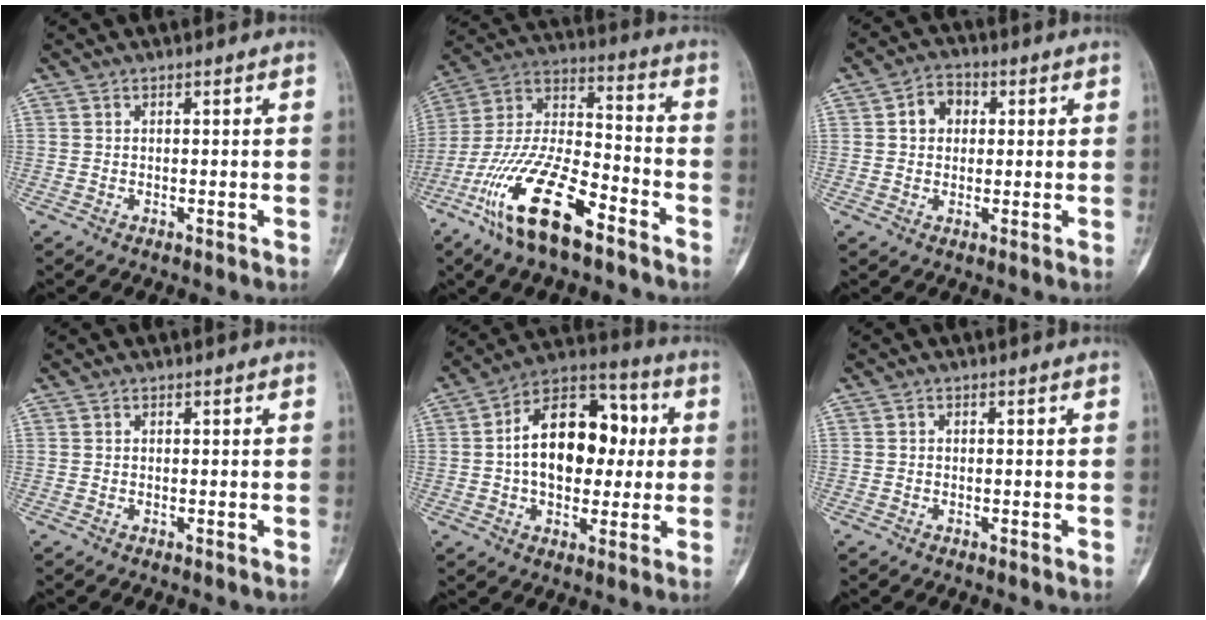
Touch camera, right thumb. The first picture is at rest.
{"total": 19.7, "force": [-11.5, 6.9, 14.4], "torque": [-0.292, 0.060, -0.220]}
{"total": 5.2, "force": [1.0, 4.2, 2.9], "torque": [-0.025, 0.008, 0.009]}
{"total": 0.0}
{"total": 18.1, "force": [1.4, 11.7, 13.8], "torque": [-0.175, 0.032, 0.014]}
{"total": 0.7, "force": [-0.3, 0.6, -0.1], "torque": [0.009, 0.004, -0.008]}